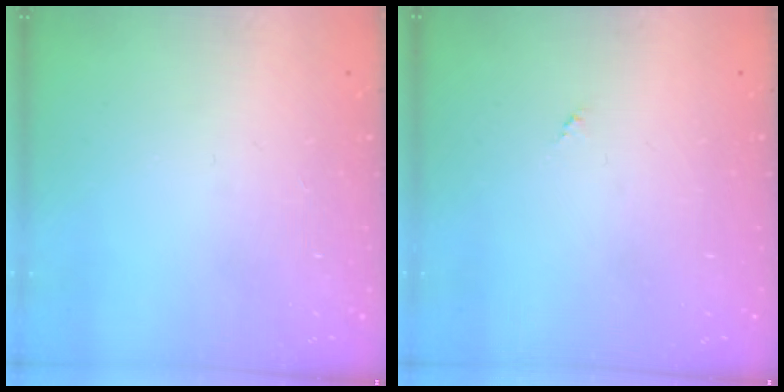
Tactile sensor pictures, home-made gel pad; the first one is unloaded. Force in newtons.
{"total": 0.0}